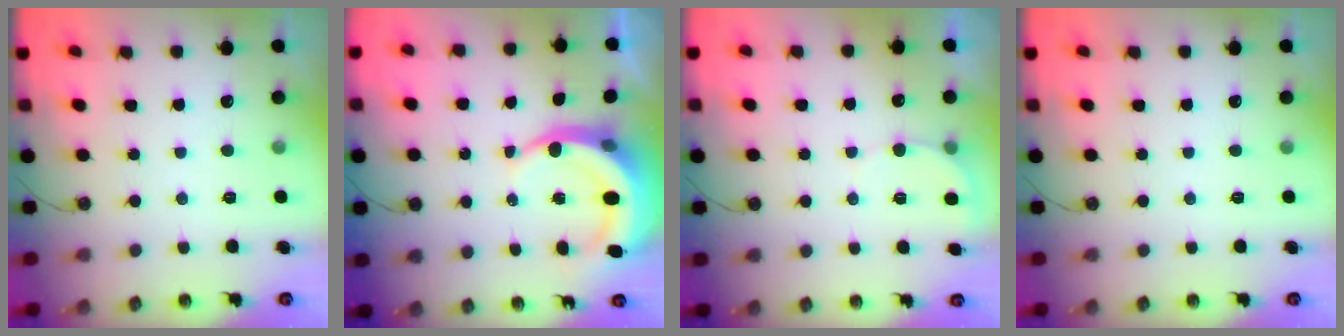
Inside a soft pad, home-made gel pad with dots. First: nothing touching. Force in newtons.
{"total": 9.3, "press": 9.1, "slide": 2.0}
{"total": 4.5, "press": 4.4, "slide": 0.9}
{"total": 0.0}